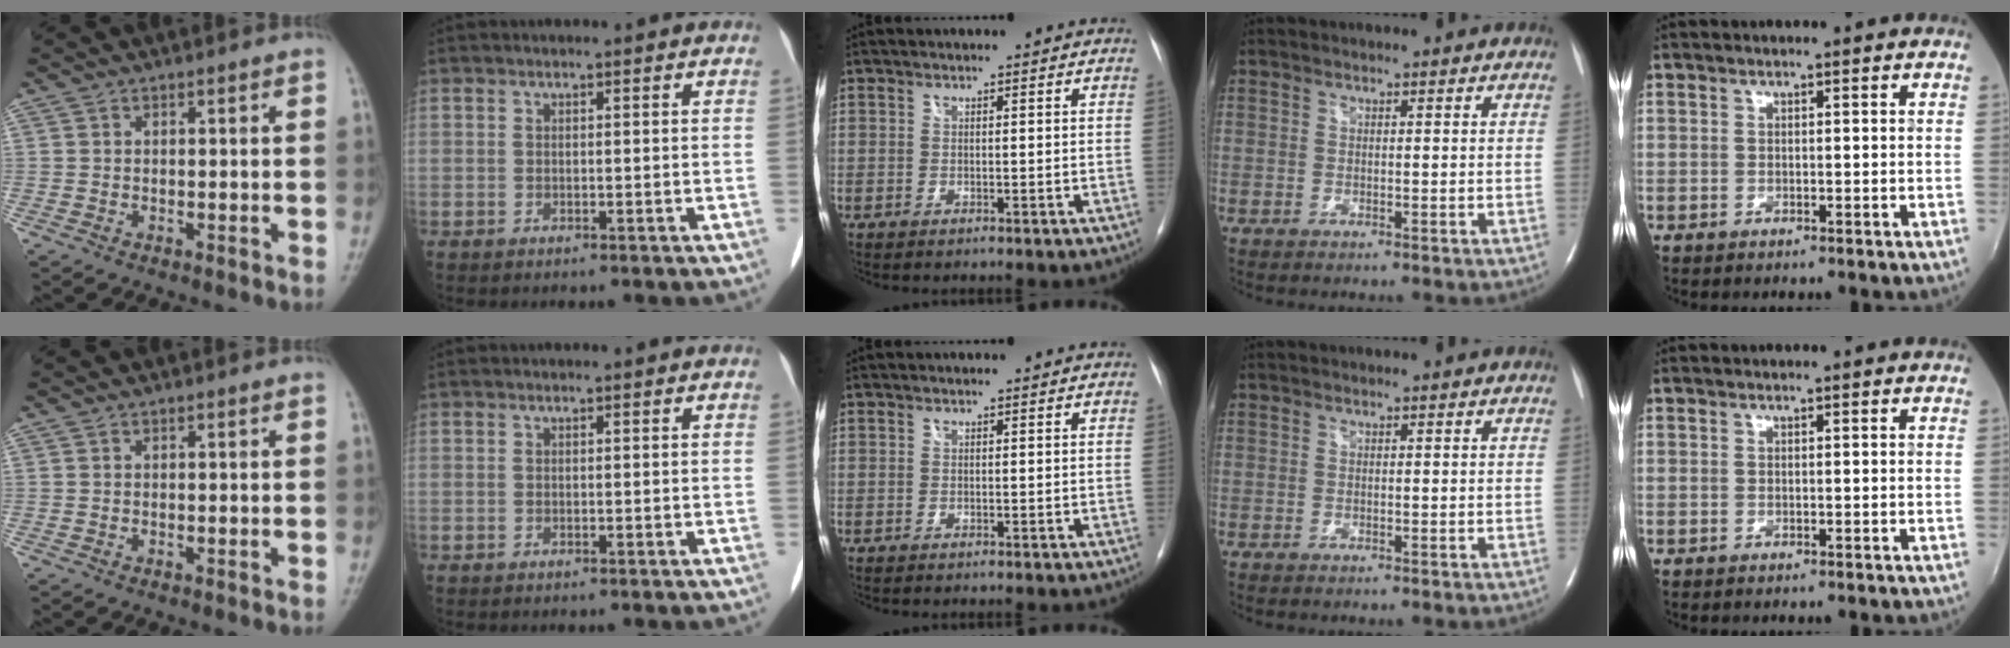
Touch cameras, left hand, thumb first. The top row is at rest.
{}